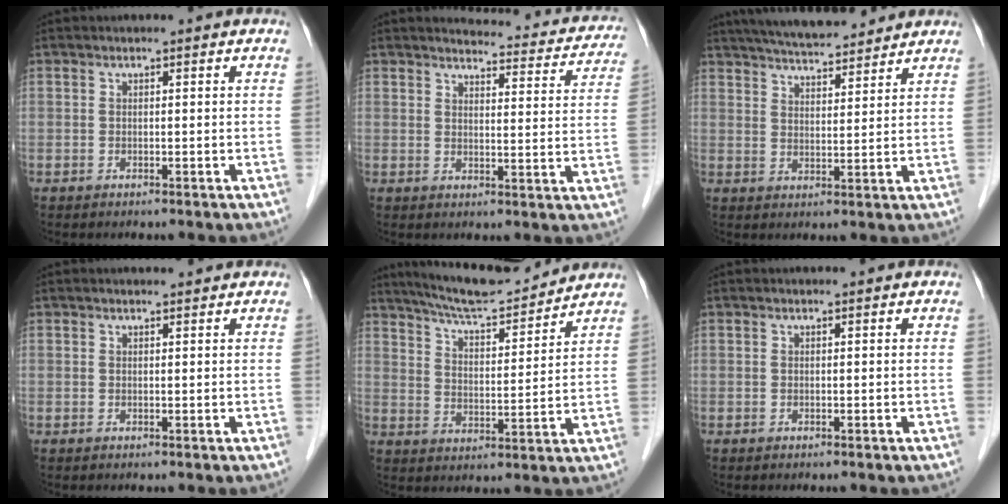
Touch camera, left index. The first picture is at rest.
{"total": 14.5, "force": [13.8, 3.1, 3.2], "torque": [-0.012, -0.035, 0.133]}
{"total": 12.4, "force": [11.2, 2.0, 4.9], "torque": [-0.085, 0.020, 0.174]}
{"total": 1.7, "force": [1.6, 0.2, 0.4], "torque": [-0.010, 0.007, 0.023]}
{"total": 12.5, "force": [11.8, 0.9, 4.0], "torque": [-0.073, 0.008, 0.190]}
{"total": 0.0}